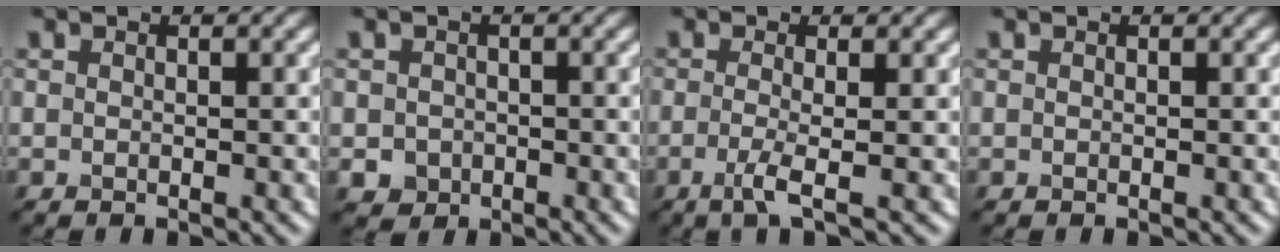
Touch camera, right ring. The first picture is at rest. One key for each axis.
{"total": 1.7, "fx": -0.4, "fy": 1.6, "fz": 0.5, "tx": -0.002, "ty": -0.005, "tz": -0.008}
{"total": 2.6, "fx": -0.7, "fy": 0.6, "fz": 2.4, "tx": -0.047, "ty": -0.006, "tz": -0.020}
{"total": 0.0}